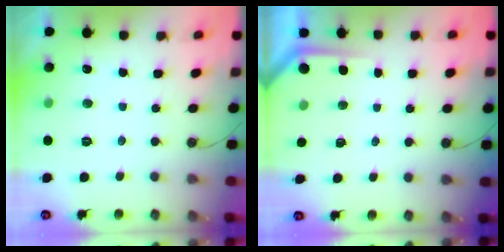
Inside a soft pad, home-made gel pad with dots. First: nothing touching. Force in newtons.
{"total": 2.4, "press": 2.4, "slide": 0.2}